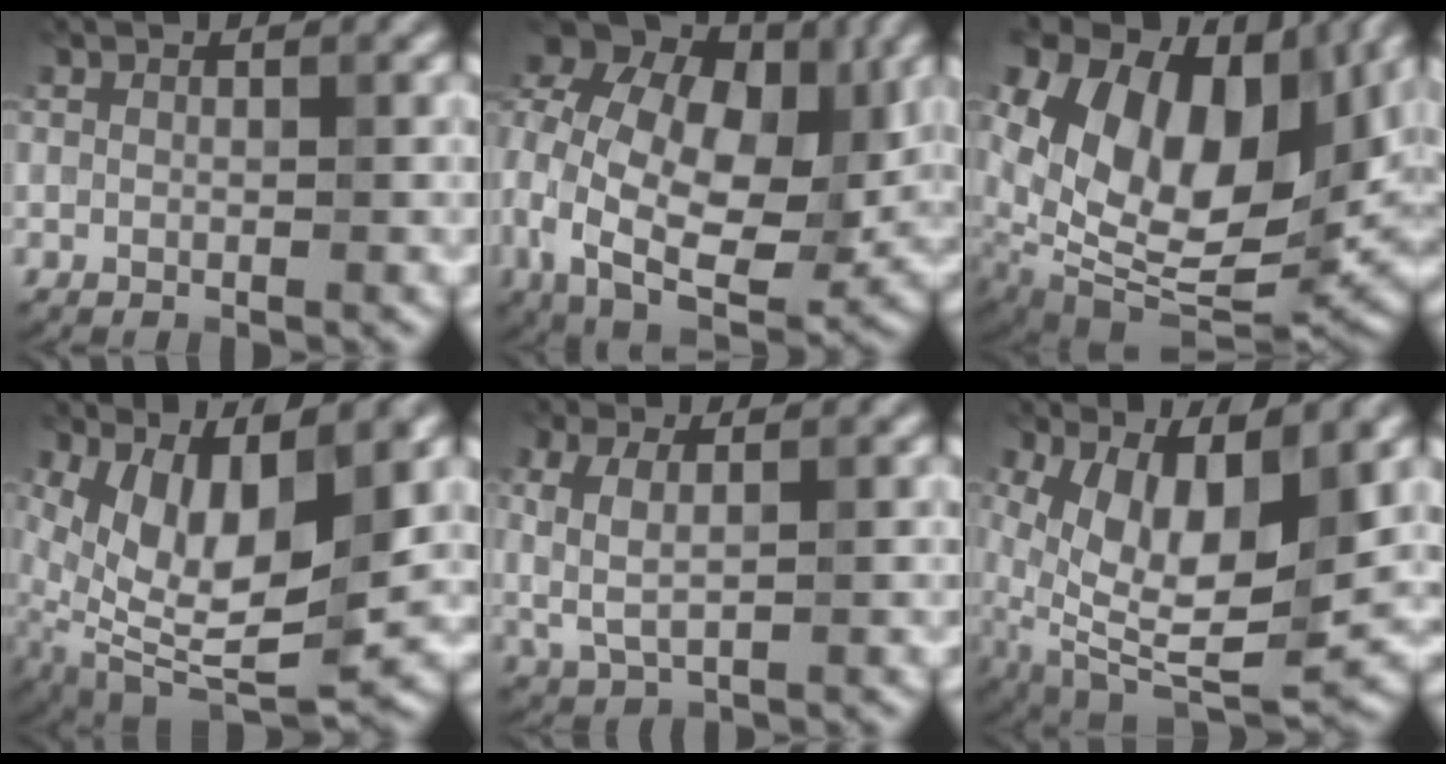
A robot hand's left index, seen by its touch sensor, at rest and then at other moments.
{"total": 16.2, "force": [2.7, 11.4, 11.2], "torque": [-0.213, 0.019, 0.075]}
{"total": 16.8, "force": [4.5, 10.5, 12.3], "torque": [-0.239, 0.005, 0.111]}
{"total": 9.3, "force": [1.8, 3.9, 8.2], "torque": [-0.176, -0.017, 0.046]}
{"total": 2.6, "force": [0.4, 1.1, 2.4], "torque": [-0.065, -0.002, 0.020]}
{"total": 9.3, "force": [1.6, 4.3, 8.1], "torque": [-0.167, -0.026, 0.041]}